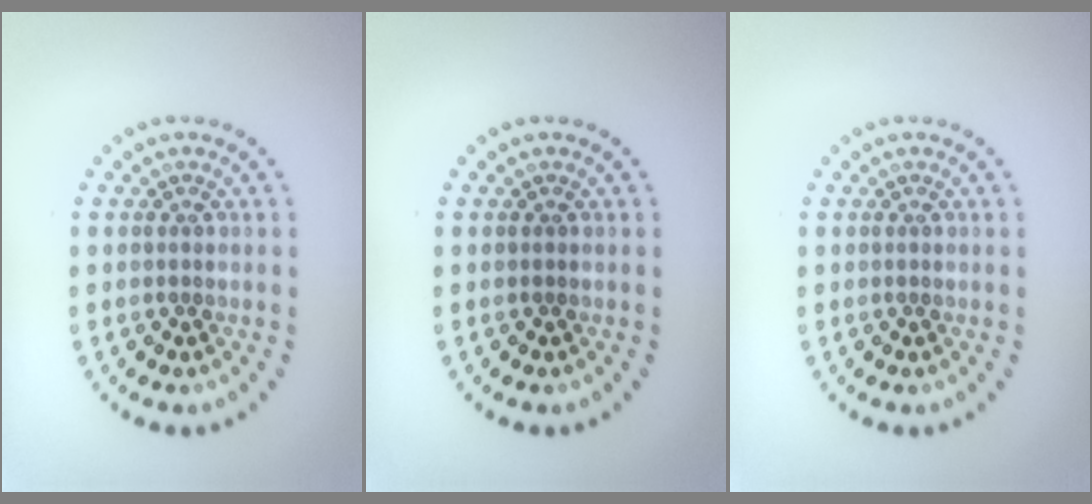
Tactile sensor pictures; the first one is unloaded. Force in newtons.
{"total": 0.0}
{"total": 0.0}